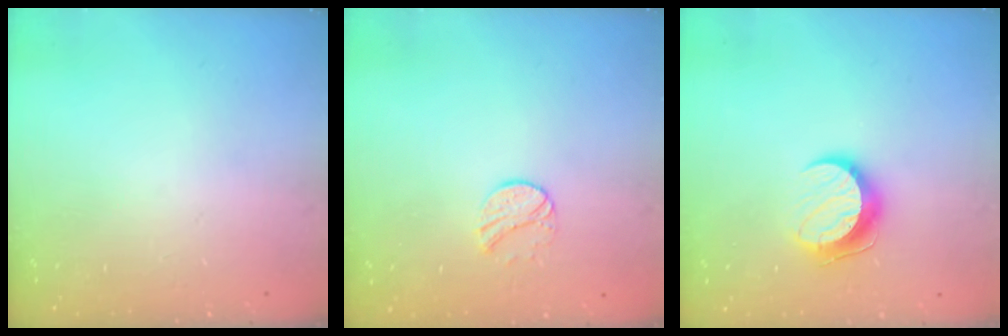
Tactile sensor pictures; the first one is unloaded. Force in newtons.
{"total": 7.6, "press": 7.6, "slide": 0.6}
{"total": 10.0, "press": 9.9, "slide": 1.2}